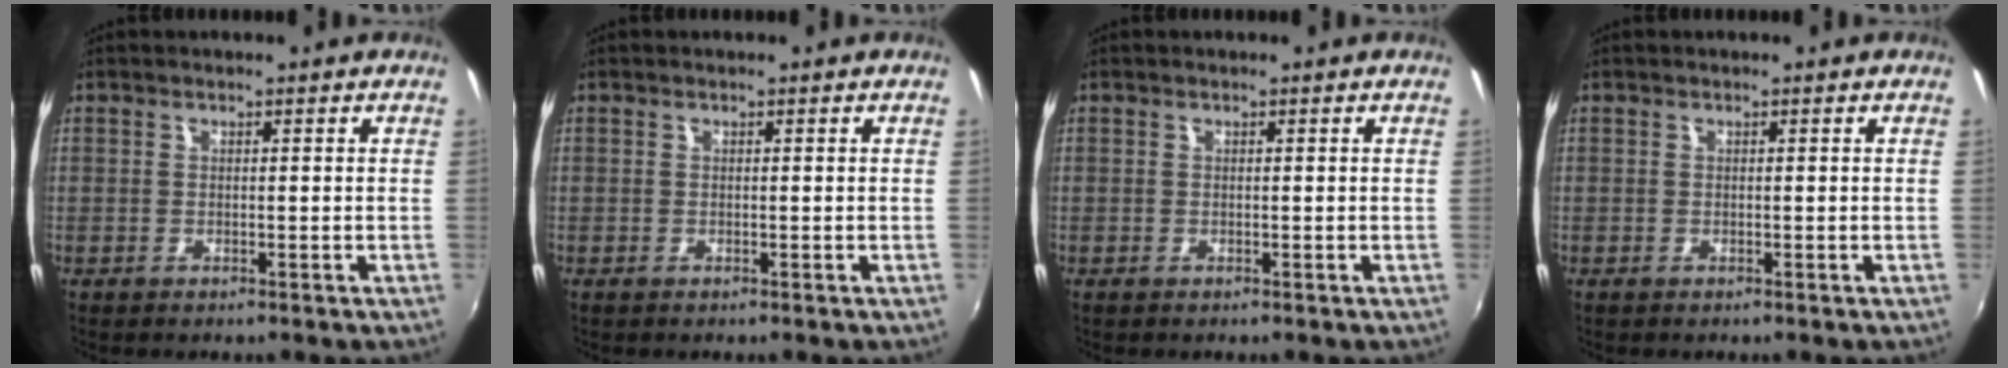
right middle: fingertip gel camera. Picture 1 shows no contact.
{"total": 0.0}
{"total": 0.0}
{"total": 0.0}